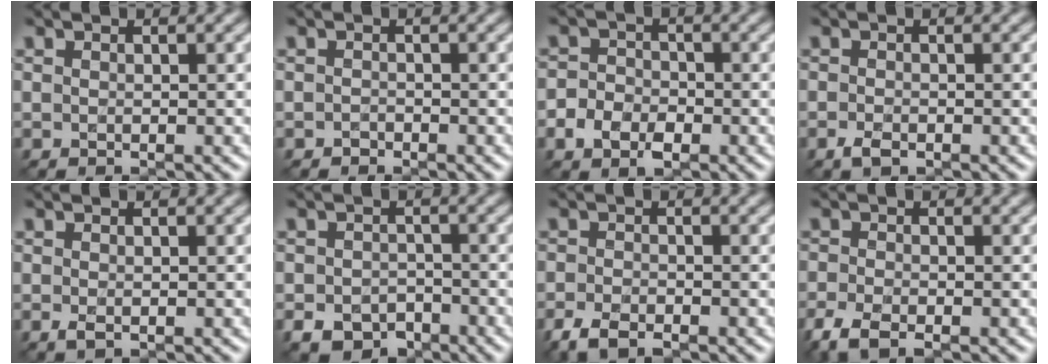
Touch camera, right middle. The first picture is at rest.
{"total": 0.7, "force": [-0.6, 0.2, -0.2], "torque": [0.002, -0.004, -0.012]}
{"total": 3.4, "force": [-1.8, 2.5, 1.5], "torque": [-0.018, -0.005, -0.031]}
{"total": 1.6, "force": [-1.1, 0.6, 0.9], "torque": [-0.021, -0.008, -0.021]}
{"total": 0.8, "force": [-0.4, 0.3, 0.6], "torque": [-0.016, -0.004, -0.006]}
{"total": 4.1, "force": [-2.6, 2.7, 1.6], "torque": [-0.027, -0.011, -0.049]}
{"total": 3.7, "force": [-2.9, 1.5, 1.8], "torque": [-0.038, -0.013, -0.058]}
{"total": 4.1, "force": [-3.1, 1.5, 2.2], "torque": [-0.053, -0.016, -0.063]}